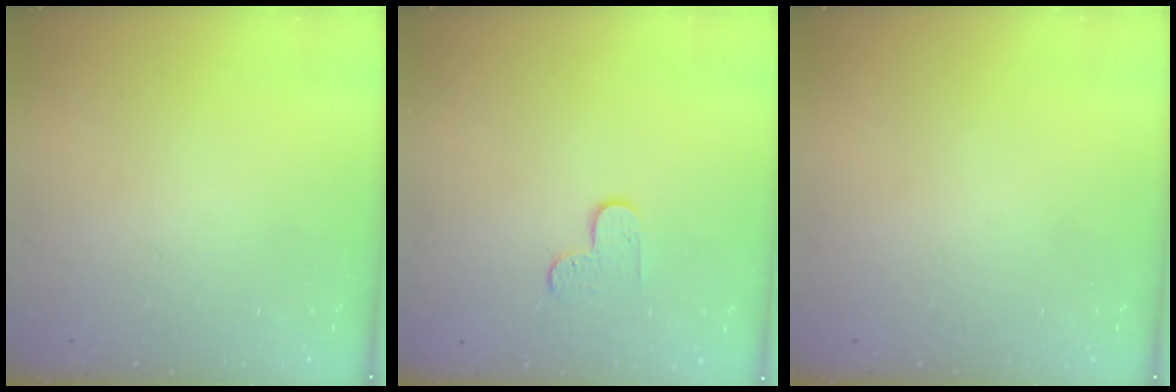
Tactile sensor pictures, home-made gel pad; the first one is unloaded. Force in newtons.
{"total": 5.4, "press": 5.4, "slide": 0.5}
{"total": 0.0}